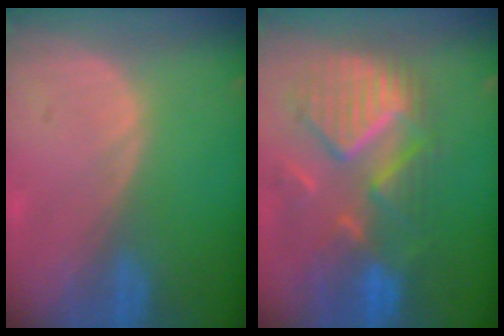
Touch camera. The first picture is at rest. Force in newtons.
{"total": 11.6, "press": 10.2, "slide": 5.5}